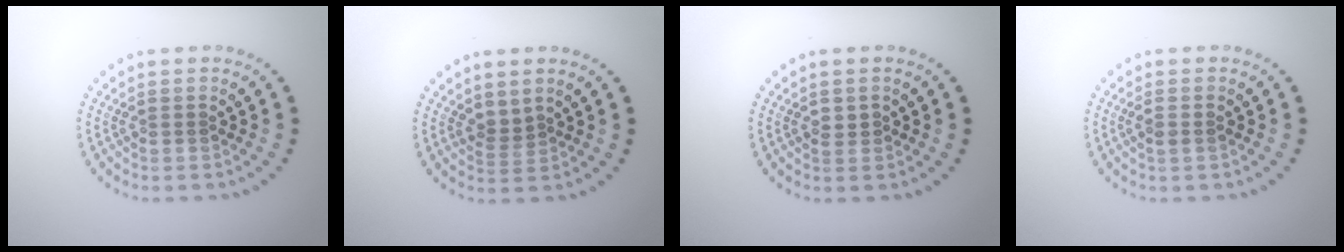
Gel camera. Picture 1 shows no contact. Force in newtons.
{"total": 1.4, "press": 0.9, "slide": 1.1}
{"total": 1.0, "press": 1.0, "slide": 0.3}
{"total": 1.0, "press": 0.9, "slide": 0.4}